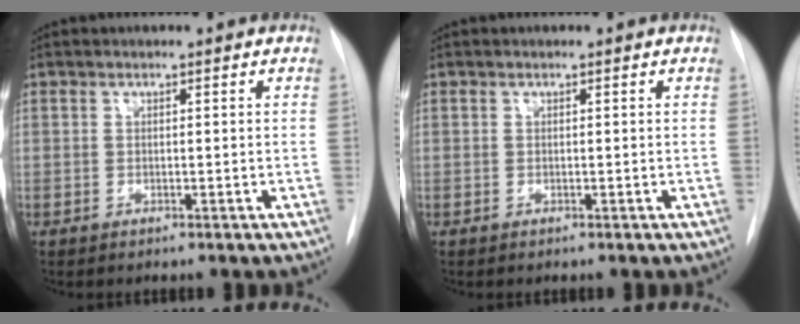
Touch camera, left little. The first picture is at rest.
{"total": 0.0}